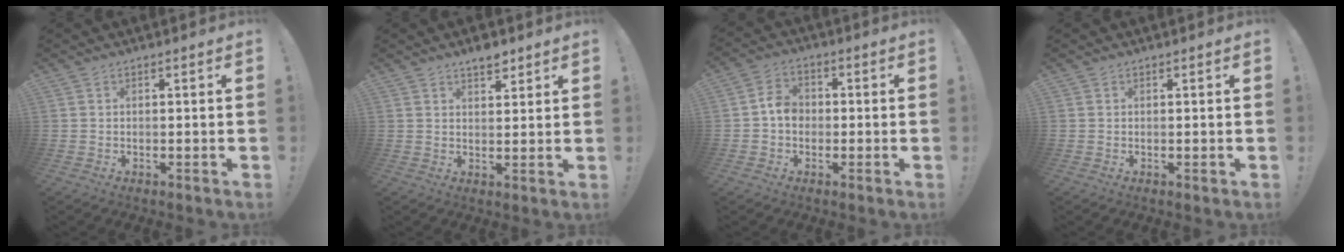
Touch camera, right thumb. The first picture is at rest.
{"total": 4.5, "force": [3.6, 1.6, 2.0], "torque": [-0.015, -0.025, 0.061]}
{"total": 6.6, "force": [-0.8, 5.3, 3.9], "torque": [-0.066, 0.015, -0.013]}
{"total": 0.0}